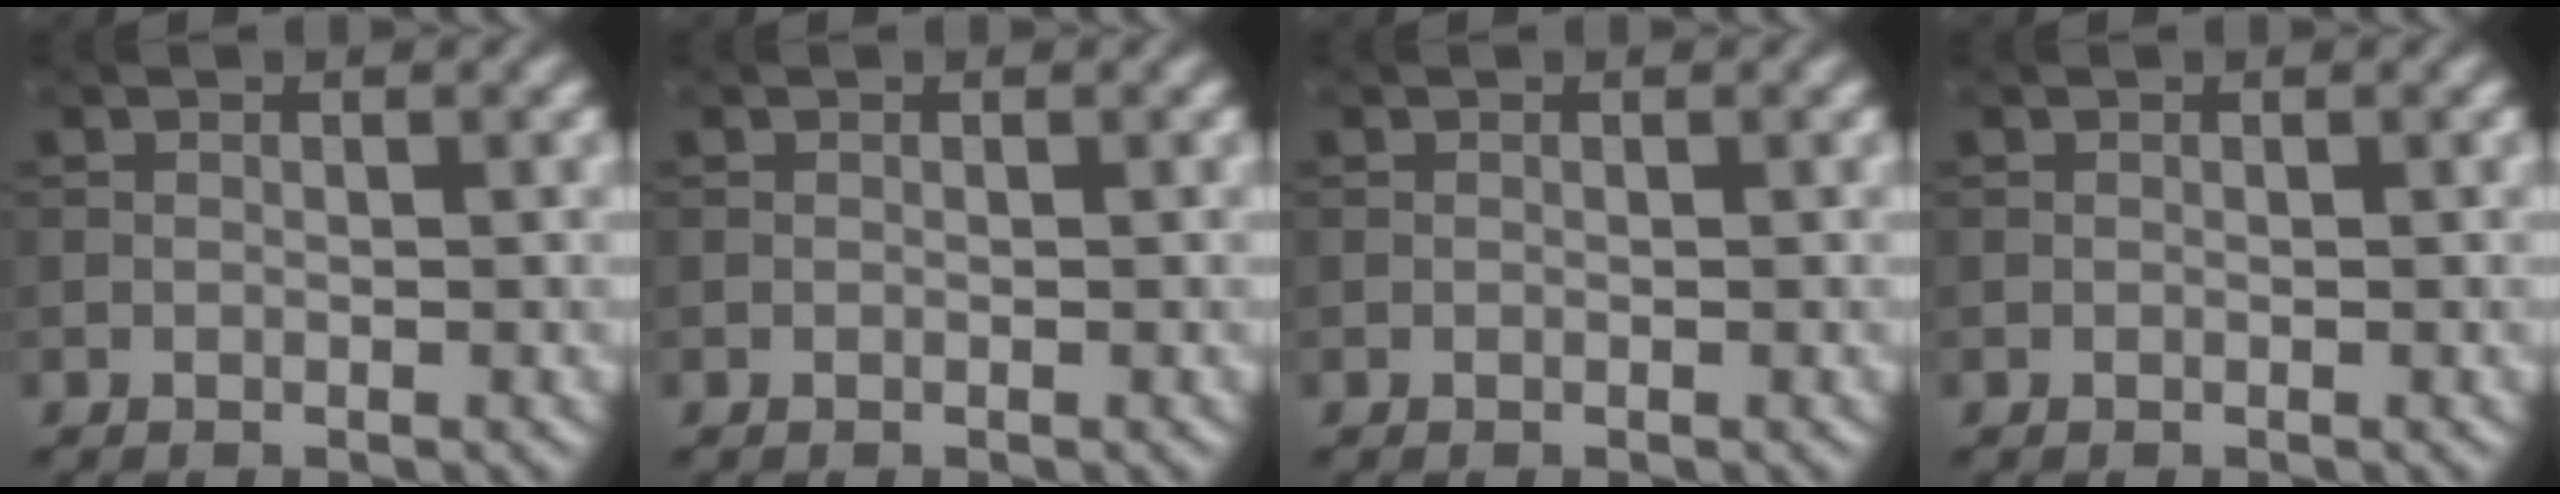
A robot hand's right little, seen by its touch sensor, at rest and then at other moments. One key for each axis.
{"total": 0.0}
{"total": 0.0}
{"total": 0.0}